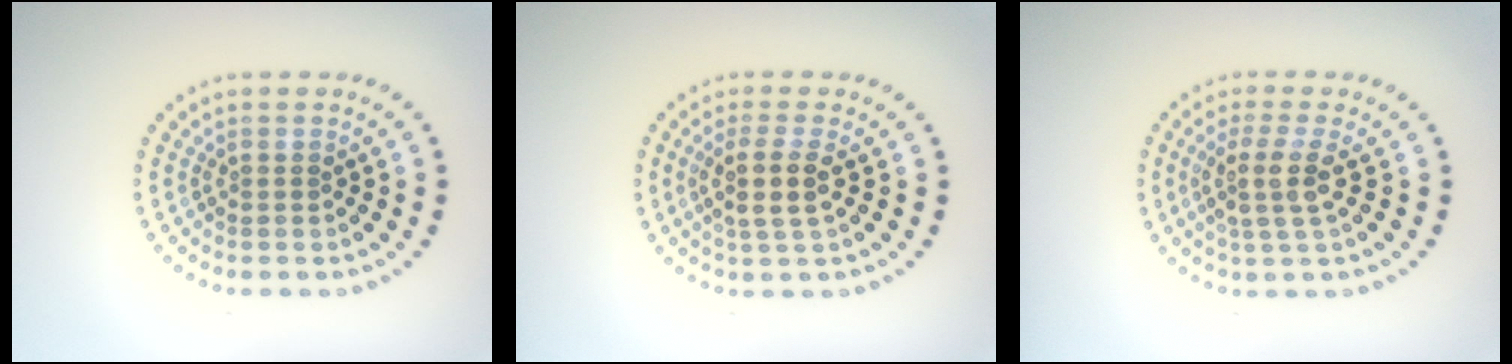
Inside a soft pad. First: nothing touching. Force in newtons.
{"total": 2.8, "press": 2.4, "slide": 1.5}
{"total": 3.2, "press": 2.5, "slide": 2.0}